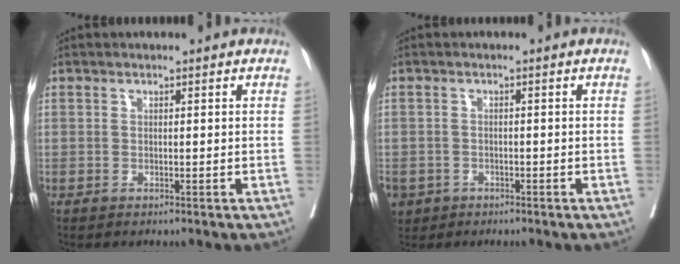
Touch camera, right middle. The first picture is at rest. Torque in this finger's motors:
{"motor_torque": [0.25, -0.27, 0.45, 0.21]}